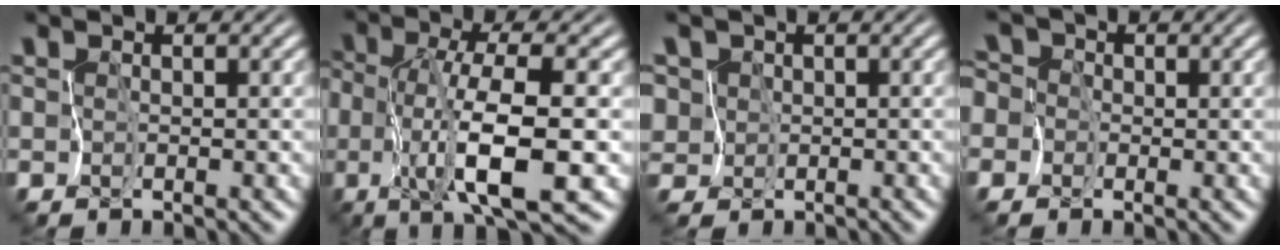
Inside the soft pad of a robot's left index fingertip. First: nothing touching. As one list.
[{"total": 6.9, "force": [-1.1, 1.1, 6.8], "torque": [-0.137, 0.005, -0.025]}, {"total": 5.4, "force": [1.4, 4.8, 2.0], "torque": [-0.065, 0.020, -0.016]}, {"total": 5.7, "force": [-1.7, 5.2, 1.6], "torque": [-0.052, 0.012, -0.074]}]